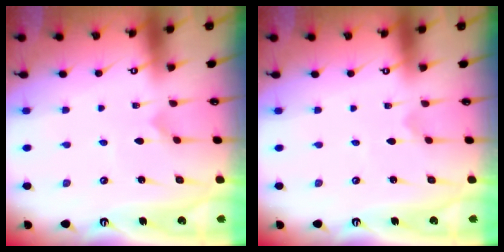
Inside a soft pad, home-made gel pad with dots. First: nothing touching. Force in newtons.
{"total": 0.0}